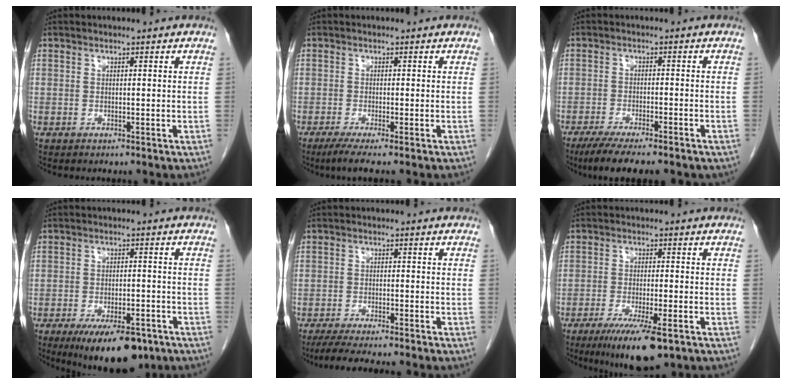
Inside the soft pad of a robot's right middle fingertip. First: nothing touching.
{"total": 3.7, "force": [-2.5, -0.1, 2.7], "torque": [-0.048, -0.013, -0.046]}
{"total": 10.0, "force": [-7.8, 1.7, 6.0], "torque": [-0.083, -0.017, -0.111]}
{"total": 11.2, "force": [-7.6, 4.0, 7.2], "torque": [-0.105, -0.008, -0.113]}
{"total": 8.8, "force": [-7.6, 0.0, 4.5], "torque": [-0.055, -0.019, -0.116]}
{"total": 9.6, "force": [-5.9, 1.5, 7.3], "torque": [-0.119, -0.023, -0.091]}